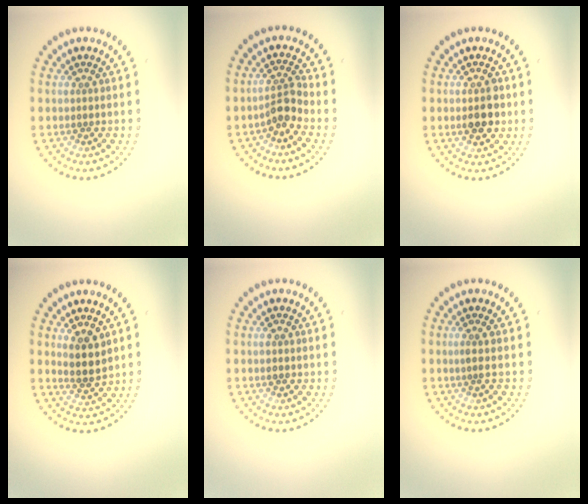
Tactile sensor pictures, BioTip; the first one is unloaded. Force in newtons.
{"total": 2.4, "press": 1.8, "slide": 1.6}
{"total": 3.0, "press": 3.0, "slide": 0.3}
{"total": 2.7, "press": 2.4, "slide": 1.2}
{"total": 1.3, "press": 1.3, "slide": 0.1}
{"total": 0.9, "press": 0.6, "slide": 0.7}